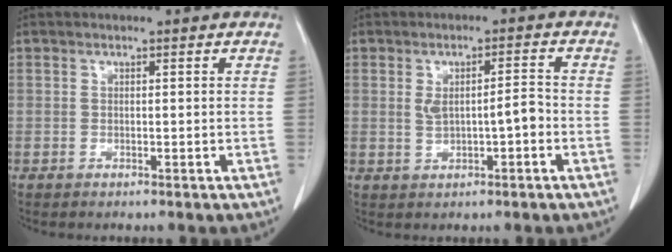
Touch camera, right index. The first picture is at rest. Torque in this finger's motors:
{"motor_torque": [0.12, 0.02, 0.08, 0.03]}